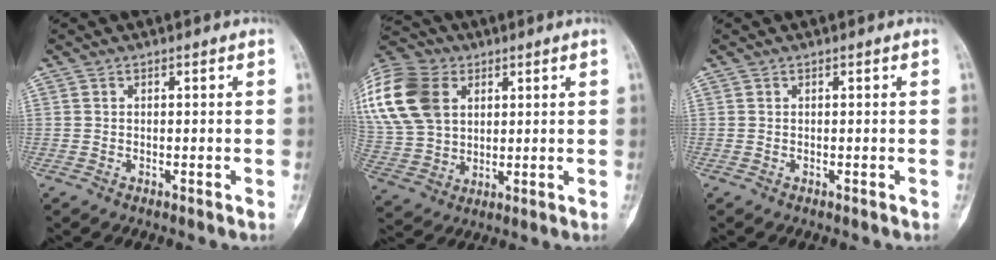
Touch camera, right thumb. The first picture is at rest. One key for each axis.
{"total": 21.4, "fx": 6.9, "fy": 15.5, "fz": 13.1, "tx": -0.294, "ty": 0.017, "tz": 0.133}
{"total": 0.0}